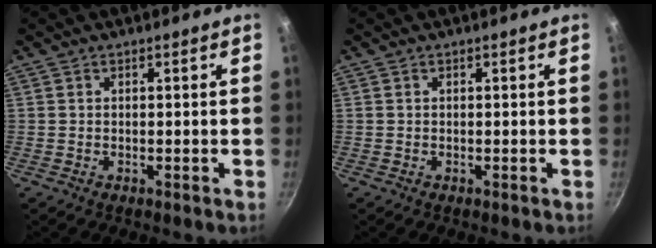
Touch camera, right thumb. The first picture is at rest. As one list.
[{"total": 0.0}]